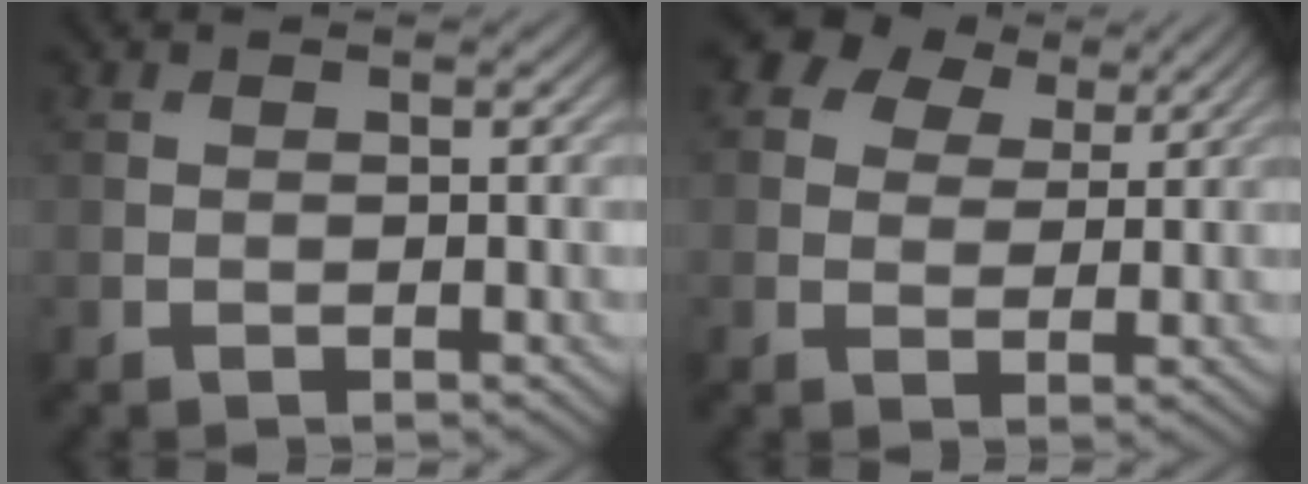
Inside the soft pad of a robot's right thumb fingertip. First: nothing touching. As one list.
[{"total": 7.3, "force": [4.3, 5.0, 3.2], "torque": [-0.084, 0.009, 0.072]}]